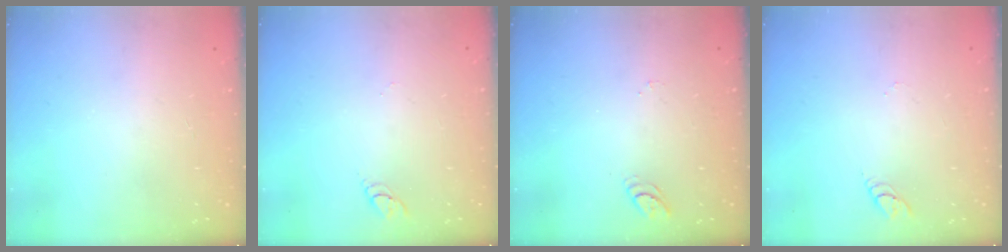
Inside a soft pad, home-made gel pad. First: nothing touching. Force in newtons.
{"total": 3.6, "press": 3.6, "slide": 0.4}
{"total": 4.9, "press": 4.9, "slide": 0.5}
{"total": 3.1, "press": 3.1, "slide": 0.3}